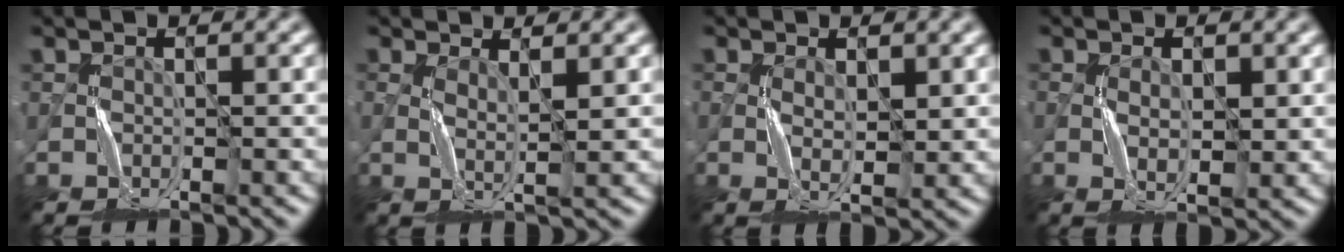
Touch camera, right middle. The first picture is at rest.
{"total": 1.0, "force": [0.4, 0.0, 0.9], "torque": [-0.021, -0.003, 0.009]}
{"total": 1.6, "force": [0.4, 0.7, 1.4], "torque": [-0.030, 0.000, 0.010]}
{"total": 1.9, "force": [0.1, 1.0, 1.7], "torque": [-0.033, 0.001, 0.005]}